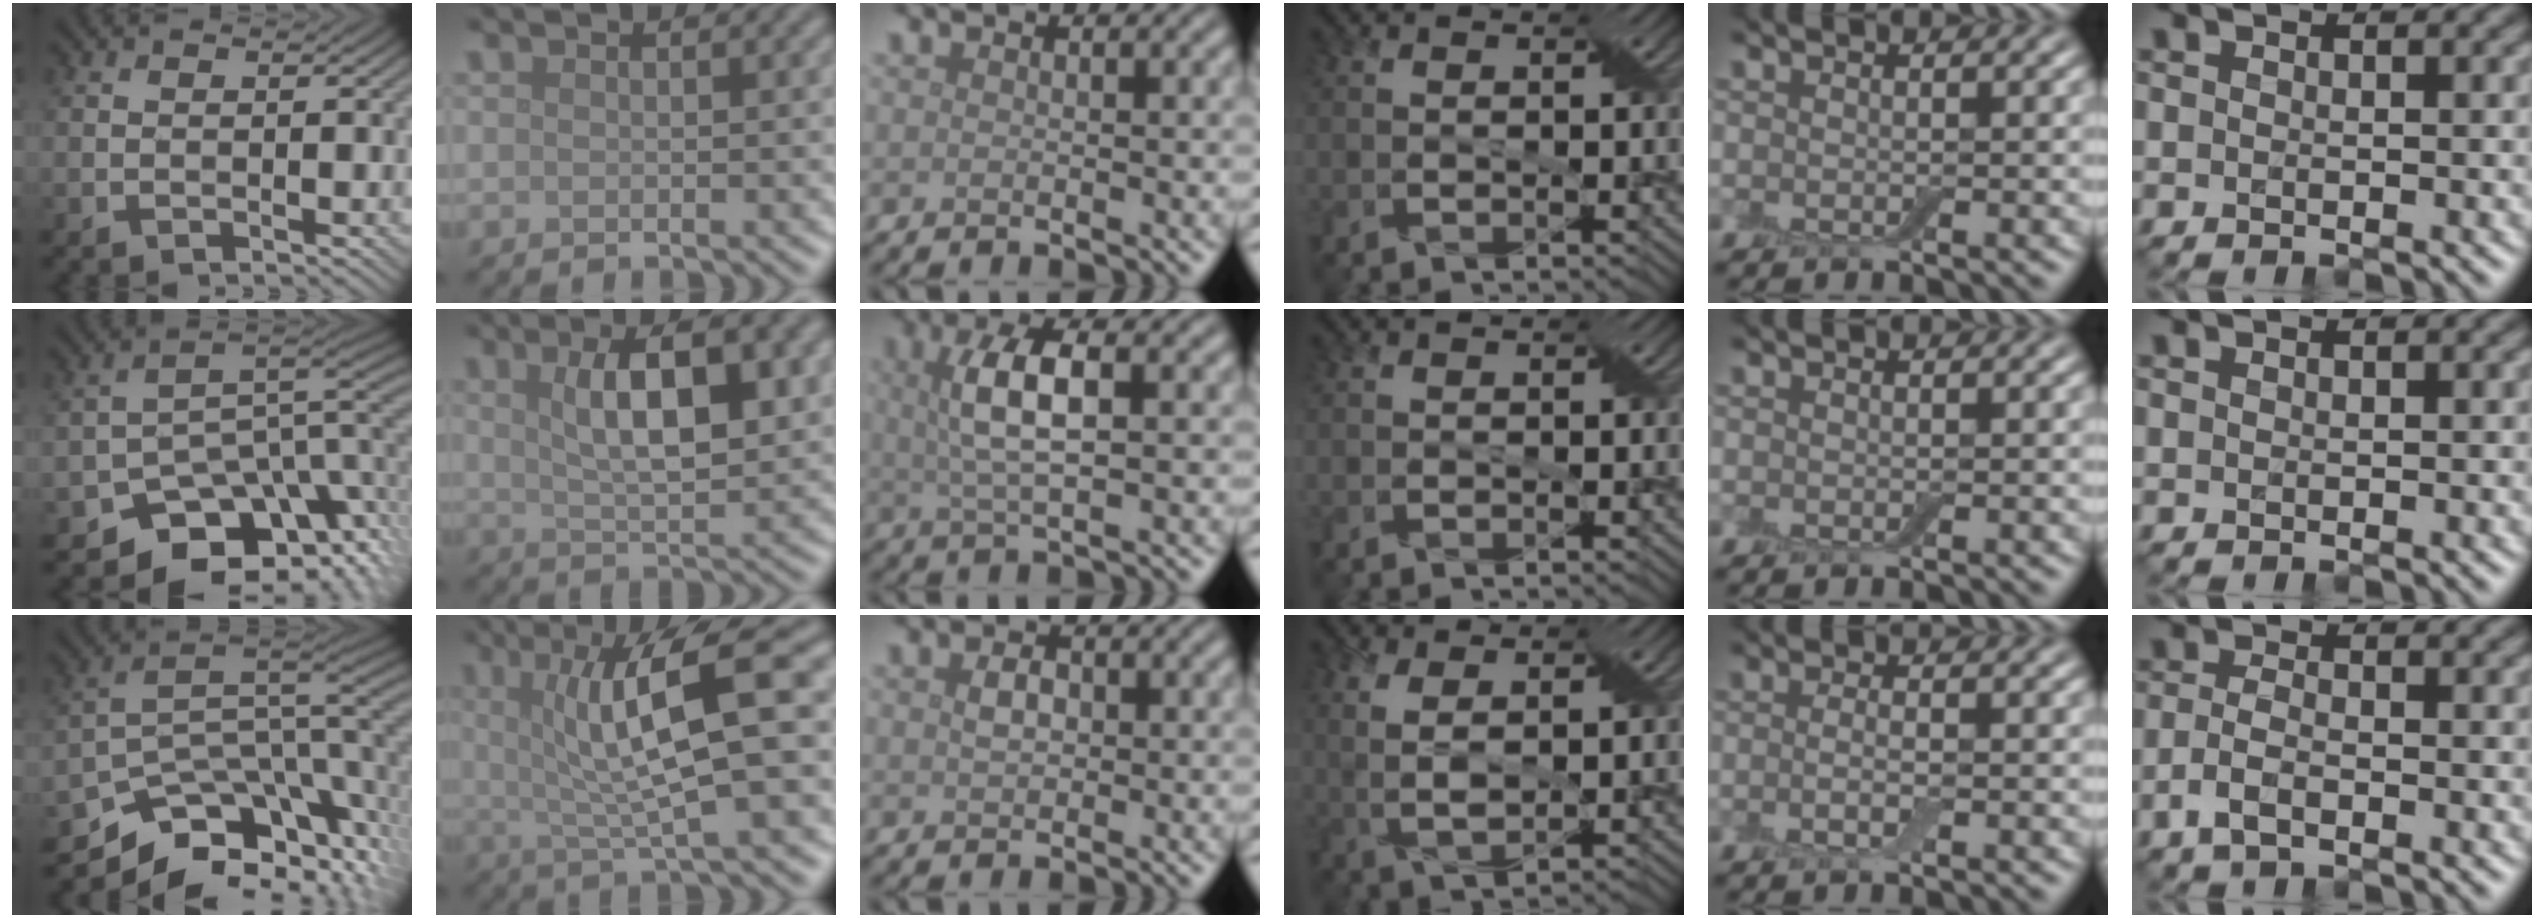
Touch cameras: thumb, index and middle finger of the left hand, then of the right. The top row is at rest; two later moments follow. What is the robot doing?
{"motion": "wrap", "object": "bandage"}